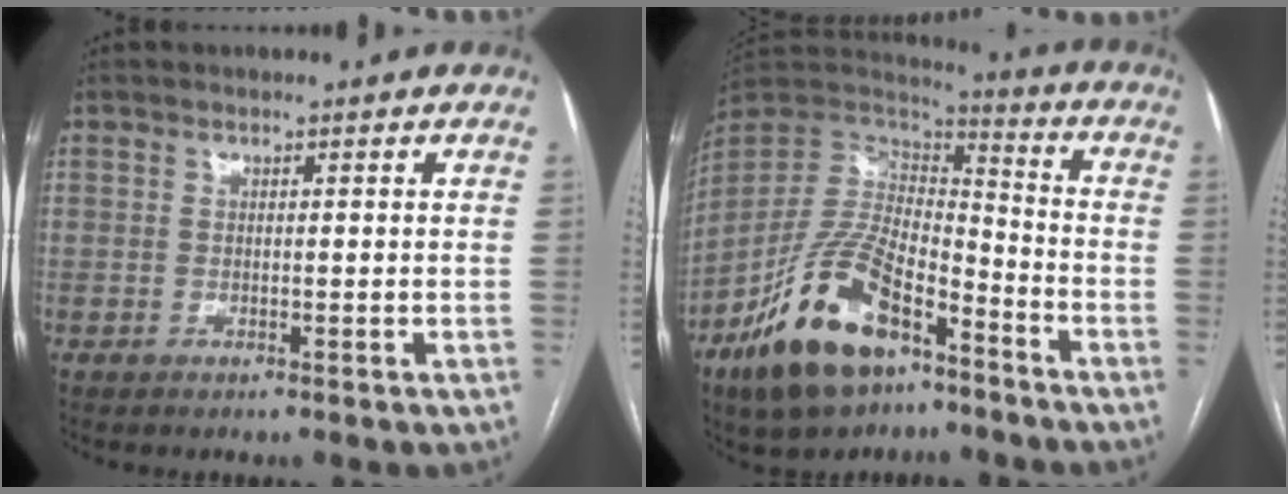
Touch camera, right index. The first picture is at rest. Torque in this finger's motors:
{"motor_torque": [1.09, -1.05, 1.05, 0.21]}